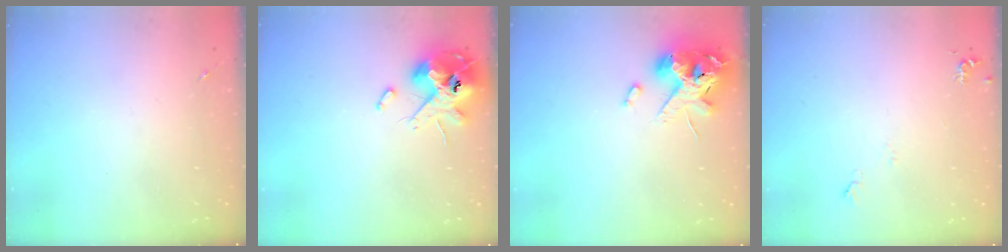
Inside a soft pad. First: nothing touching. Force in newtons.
{"total": 13.1, "press": 12.9, "slide": 2.1}
{"total": 14.4, "press": 14.3, "slide": 2.2}
{"total": 5.5, "press": 5.5, "slide": 0.7}